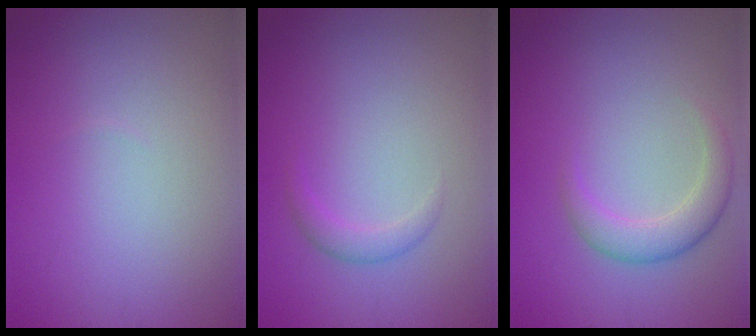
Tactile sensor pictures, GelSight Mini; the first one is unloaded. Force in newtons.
{"total": 1.4, "press": 1.4, "slide": 0.1}
{"total": 2.9, "press": 2.9, "slide": 0.2}